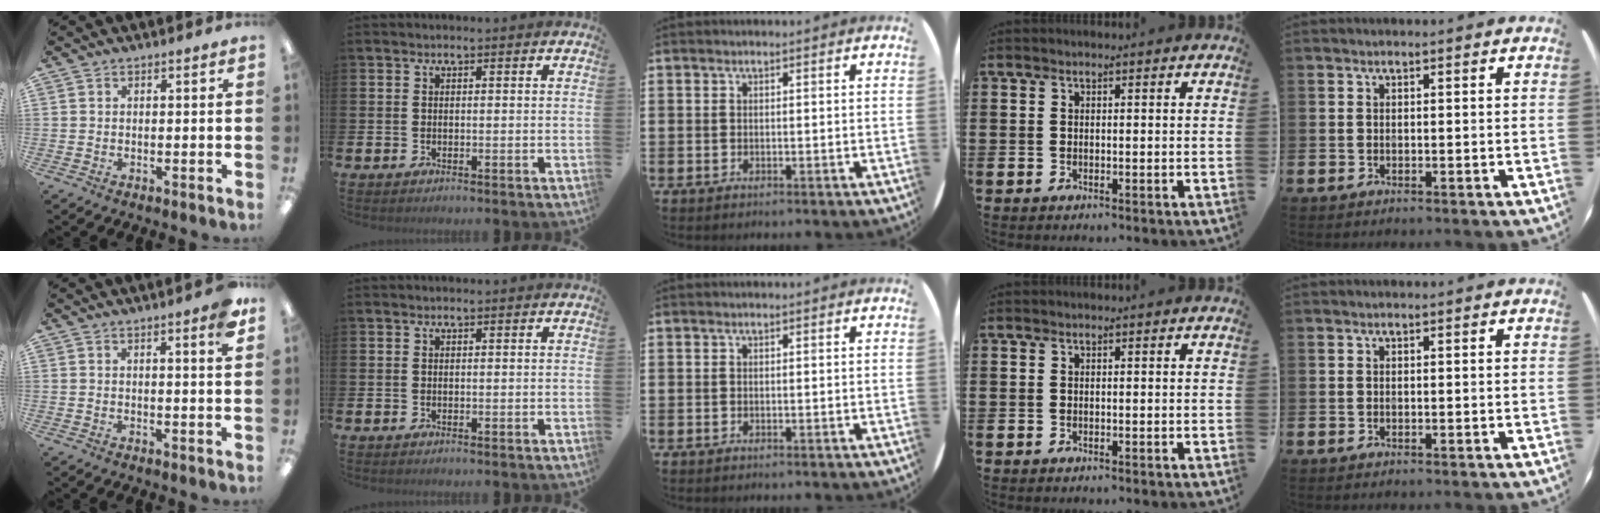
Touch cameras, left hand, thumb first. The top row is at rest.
{"thumb": {"total": 3.4, "force": [2.1, 0.1, 2.7], "torque": [-0.042, -0.006, 0.031]}}